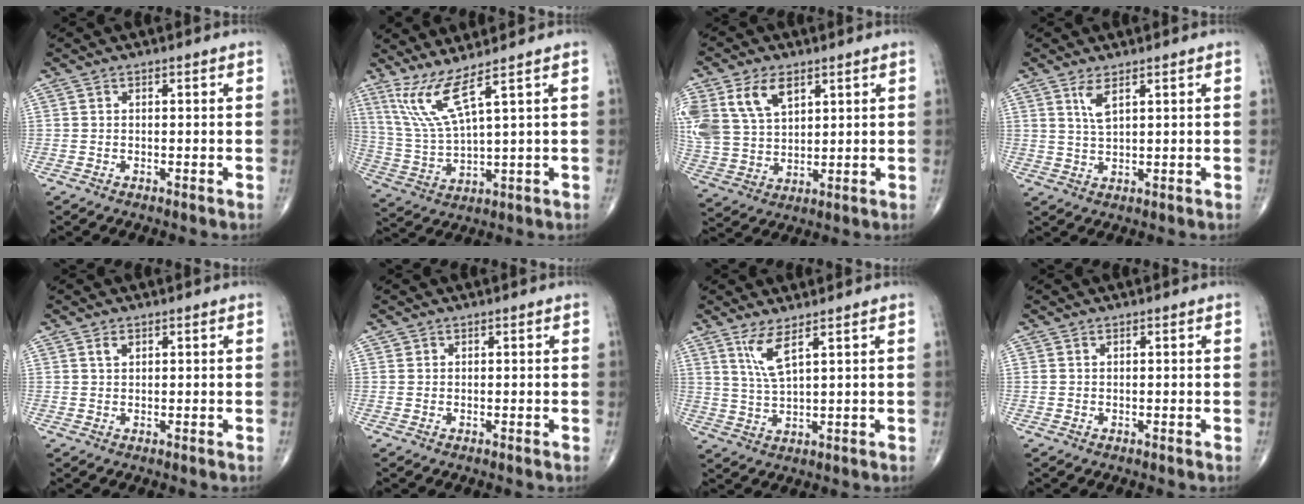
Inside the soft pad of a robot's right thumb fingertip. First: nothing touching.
{"total": 7.8, "force": [5.4, -0.9, 5.6], "torque": [-0.133, -0.044, 0.131]}
{"total": 15.4, "force": [6.8, 10.1, 9.4], "torque": [-0.198, -0.010, 0.139]}
{"total": 3.4, "force": [1.8, 0.9, 2.7], "torque": [-0.058, -0.011, 0.042]}
{"total": 1.5, "force": [0.8, 0.9, 0.9], "torque": [-0.012, 0.001, 0.016]}
{"total": 0.6, "force": [0.3, 0.5, 0.0], "torque": [0.004, 0.000, 0.004]}
{"total": 5.3, "force": [3.0, 0.8, 4.4], "torque": [-0.095, -0.026, 0.070]}
{"total": 0.6, "force": [0.3, 0.4, 0.3], "torque": [-0.002, 0.001, 0.005]}